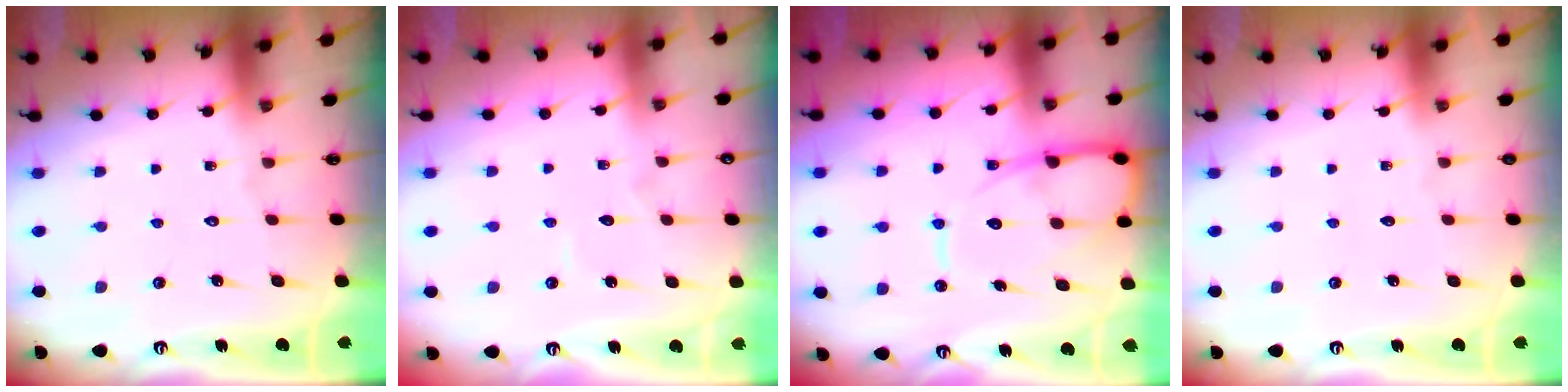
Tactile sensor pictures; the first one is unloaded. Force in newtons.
{"total": 3.9, "press": 3.9, "slide": 0.4}
{"total": 11.4, "press": 11.3, "slide": 1.1}
{"total": 0.0}